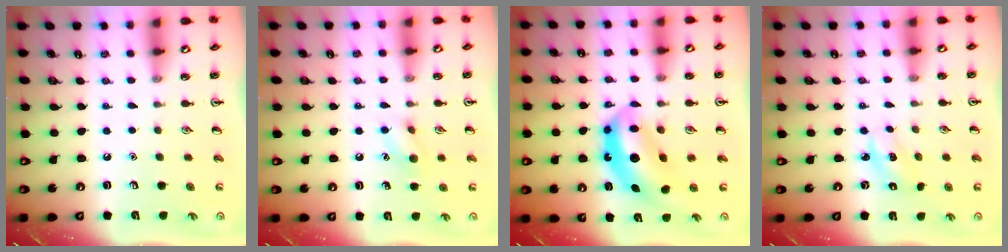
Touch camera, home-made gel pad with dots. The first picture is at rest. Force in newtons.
{"total": 7.2, "press": 7.2, "slide": 1.0}
{"total": 11.5, "press": 10.9, "slide": 3.5}
{"total": 2.5, "press": 2.4, "slide": 0.5}